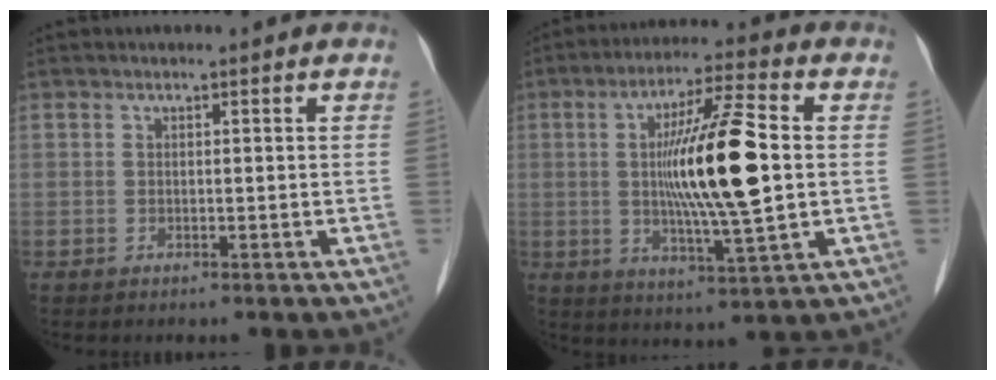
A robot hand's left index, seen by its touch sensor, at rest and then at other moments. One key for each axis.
{"total": 14.5, "fx": 0.6, "fy": 1.3, "fz": 14.4, "tx": -0.260, "ty": -0.004, "tz": 0.005}